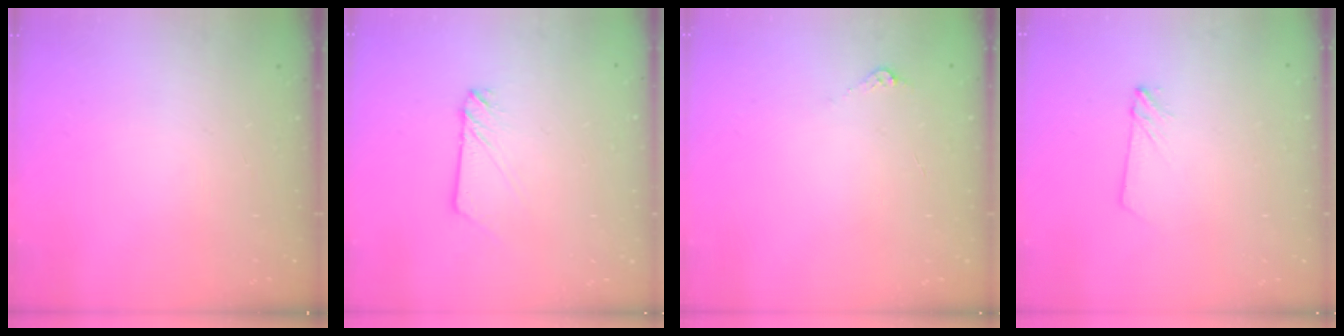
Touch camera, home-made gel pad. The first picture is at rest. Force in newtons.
{"total": 3.0, "press": 3.0, "slide": 0.2}
{"total": 4.8, "press": 4.8, "slide": 0.6}
{"total": 2.8, "press": 2.8, "slide": 0.3}